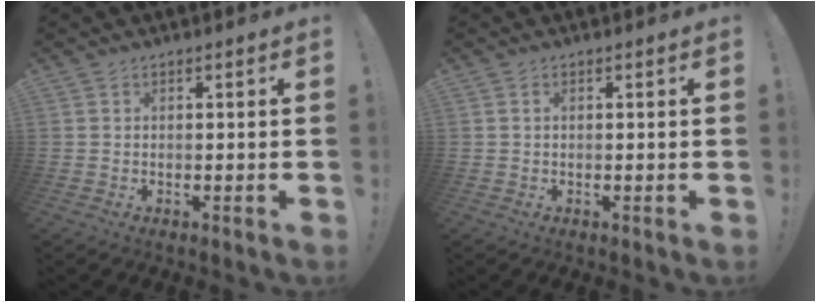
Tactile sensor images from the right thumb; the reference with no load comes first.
{"total": 0.5, "force": [0.0, 0.2, 0.5], "torque": [-0.014, 0.004, 0.001]}